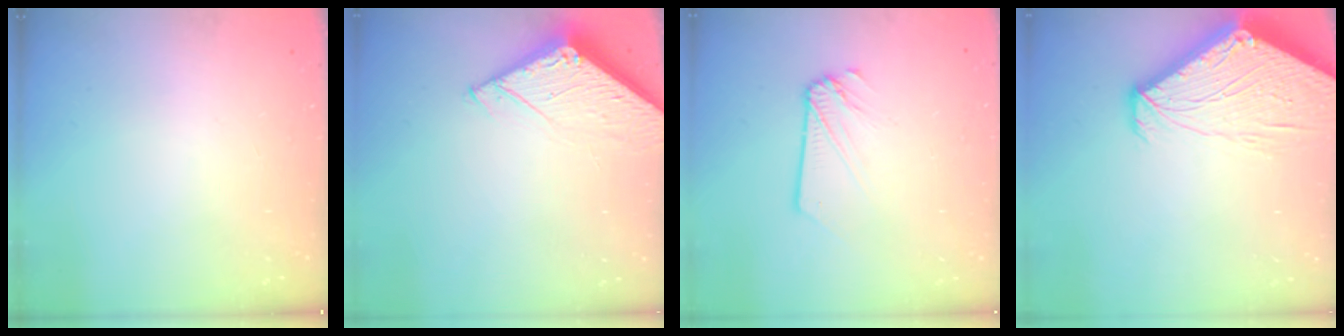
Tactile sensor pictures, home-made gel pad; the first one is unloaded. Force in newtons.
{"total": 5.0, "press": 4.9, "slide": 0.5}
{"total": 2.5, "press": 2.5, "slide": 0.1}
{"total": 6.7, "press": 6.7, "slide": 0.5}